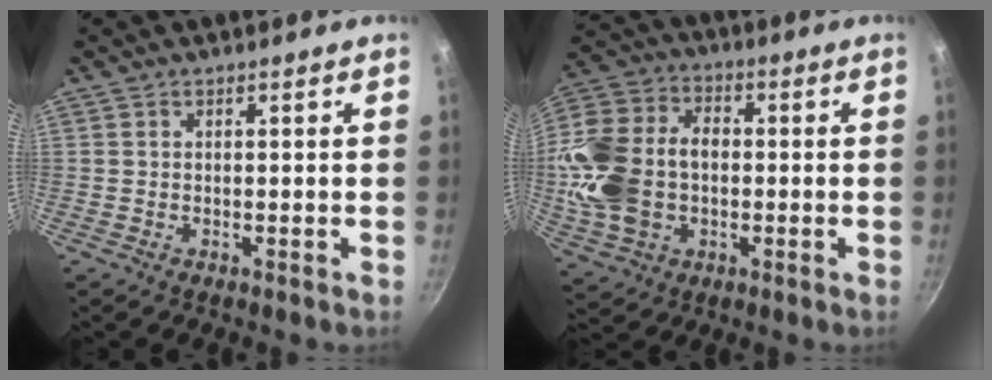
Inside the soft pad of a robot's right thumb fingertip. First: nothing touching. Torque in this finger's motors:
{"motor_torque": [2.73, 2.28, 1.67, -0.78, 0.30]}